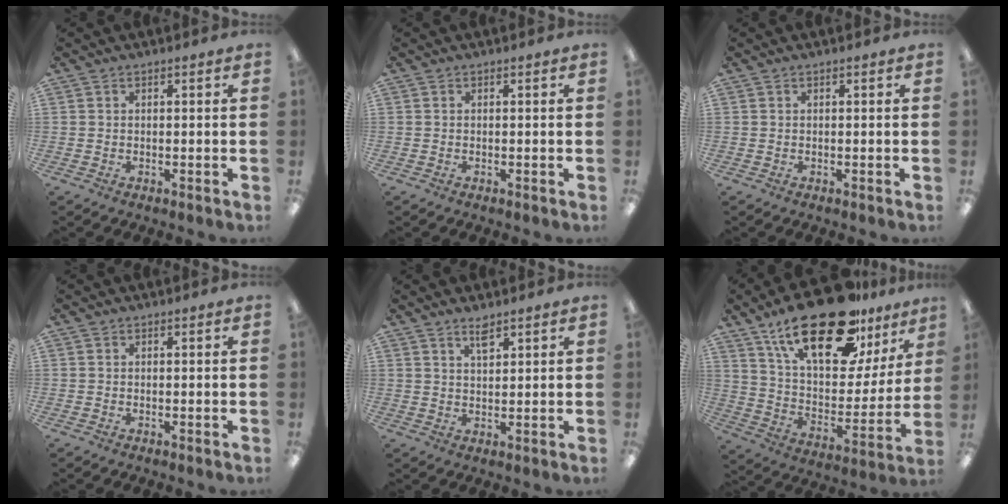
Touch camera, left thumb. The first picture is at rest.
{"total": 0.0}
{"total": 0.0}
{"total": 0.0}
{"total": 3.6, "force": [2.8, 1.1, 2.1], "torque": [-0.031, -0.008, 0.047]}
{"total": 26.8, "force": [18.2, 10.6, 16.6], "torque": [-0.266, -0.108, 0.310]}